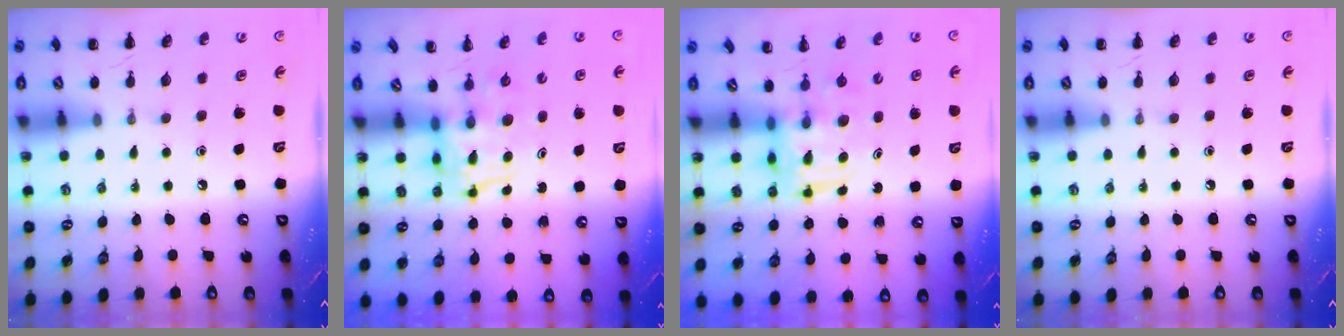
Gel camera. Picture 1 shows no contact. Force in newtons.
{"total": 3.3, "press": 3.2, "slide": 0.6}
{"total": 3.0, "press": 3.0, "slide": 0.3}
{"total": 0.0}